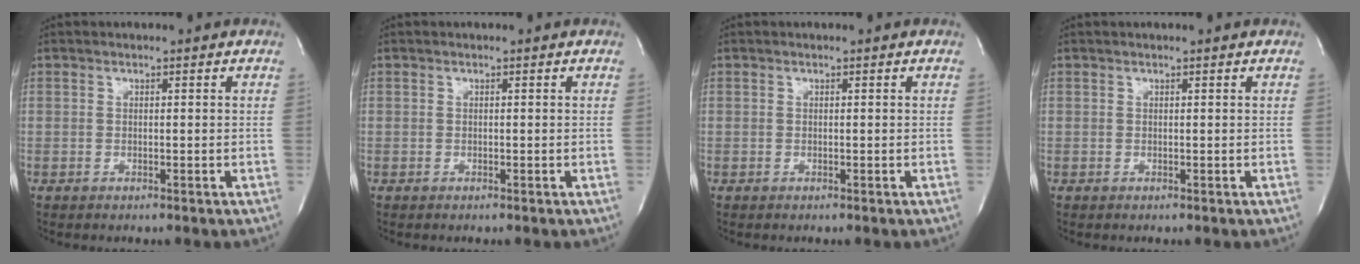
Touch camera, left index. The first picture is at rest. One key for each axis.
{"total": 0.0}
{"total": 0.0}
{"total": 0.8, "fx": 0.8, "fy": -0.1, "fz": 0.3, "tx": -0.006, "ty": 0.007, "tz": 0.010}